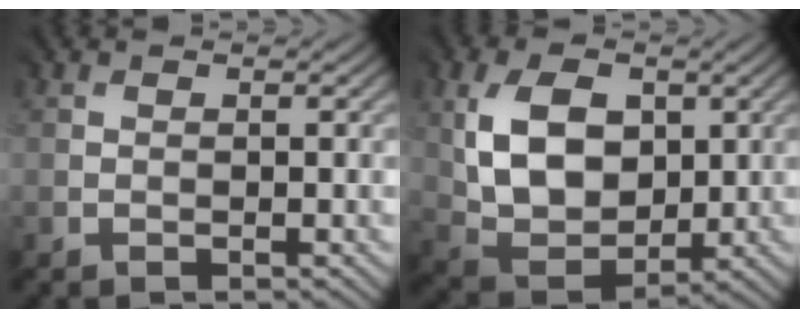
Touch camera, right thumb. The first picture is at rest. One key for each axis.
{"total": 10.0, "fx": 2.6, "fy": 6.8, "fz": 6.8, "tx": -0.155, "ty": 0.000, "tz": 0.052}